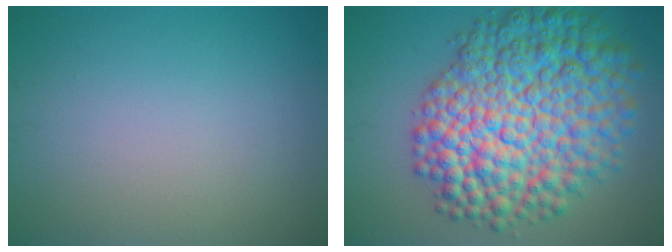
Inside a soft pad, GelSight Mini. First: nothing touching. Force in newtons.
{"total": 13.4, "press": 13.4, "slide": 0.3}